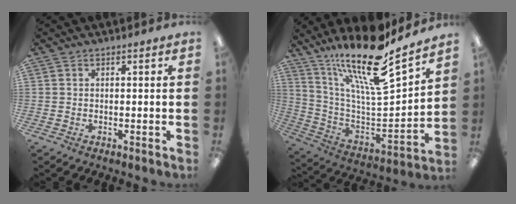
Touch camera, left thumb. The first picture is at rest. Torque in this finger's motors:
{"motor_torque": [1.37, 0.03, 1.29, -1.53, 0.26]}